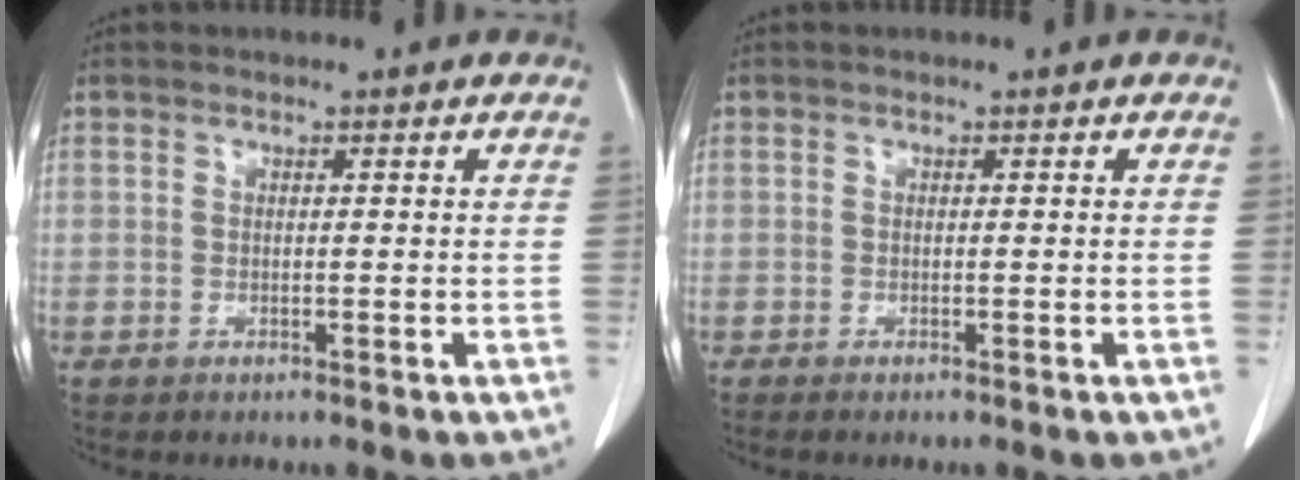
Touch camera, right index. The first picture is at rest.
{"total": 0.5, "force": [-0.4, -0.1, 0.3], "torque": [-0.009, -0.001, -0.008]}